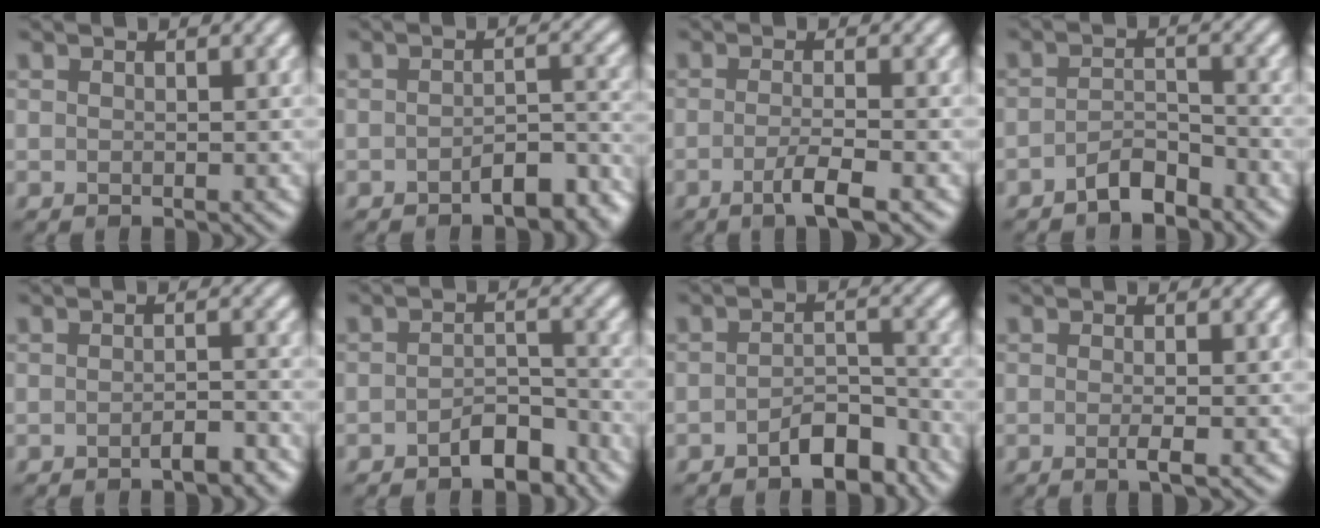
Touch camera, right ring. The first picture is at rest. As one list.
[{"total": 4.2, "force": [-2.8, 1.6, 2.7], "torque": [-0.036, 0.005, -0.041]}, {"total": 3.2, "force": [-1.4, 0.6, 2.8], "torque": [-0.043, 0.001, -0.033]}, {"total": 2.8, "force": [-2.2, 1.0, 1.4], "torque": [-0.022, 0.009, -0.044]}, {"total": 2.1, "force": [-1.4, 0.6, 1.5], "torque": [-0.020, 0.004, -0.021]}, {"total": 3.2, "force": [-2.2, 1.5, 1.8], "torque": [-0.026, 0.011, -0.038]}, {"total": 3.9, "force": [-2.6, 1.7, 2.4], "torque": [-0.033, 0.012, -0.044]}, {"total": 1.6, "force": [-0.4, 0.3, 1.5], "torque": [-0.022, -0.004, -0.010]}]